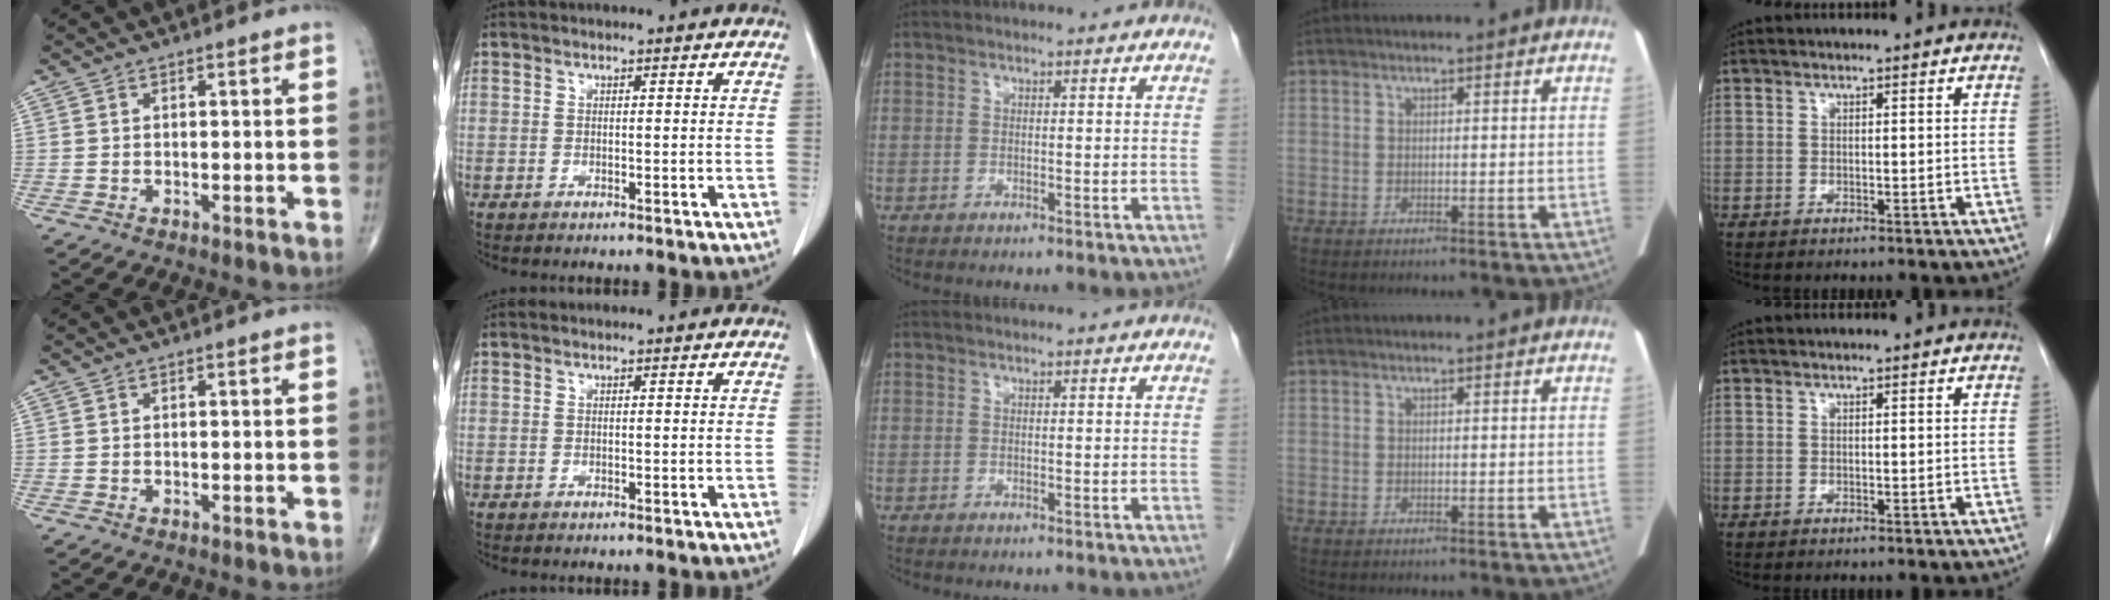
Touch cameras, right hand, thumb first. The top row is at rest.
{}